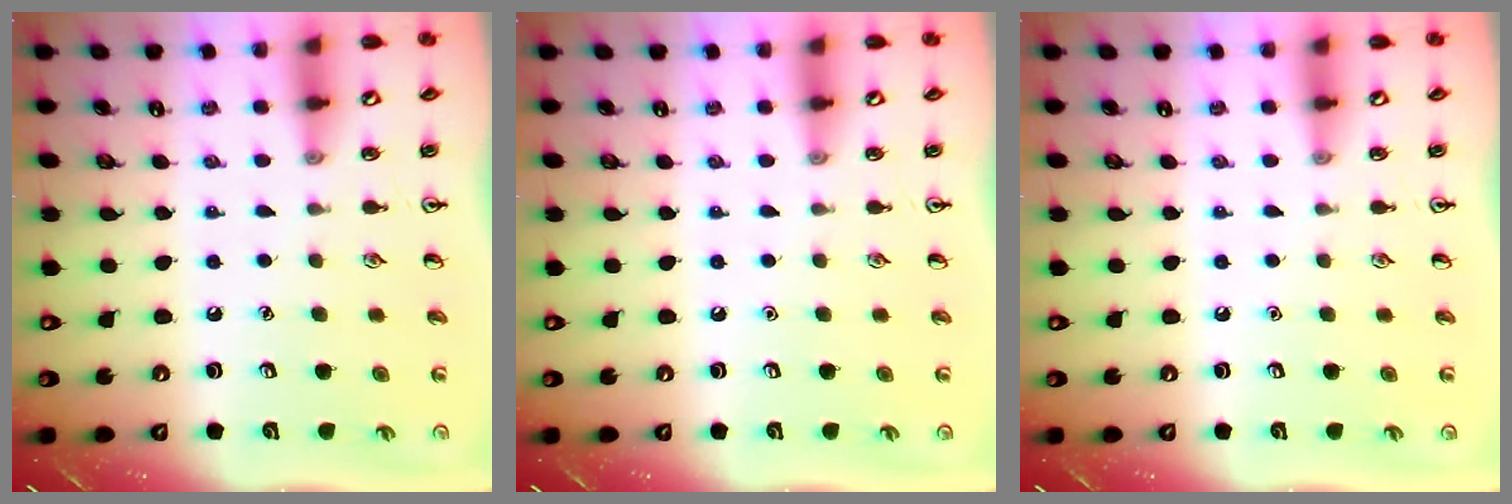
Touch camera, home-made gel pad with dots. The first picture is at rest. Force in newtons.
{"total": 0.0}
{"total": 0.0}